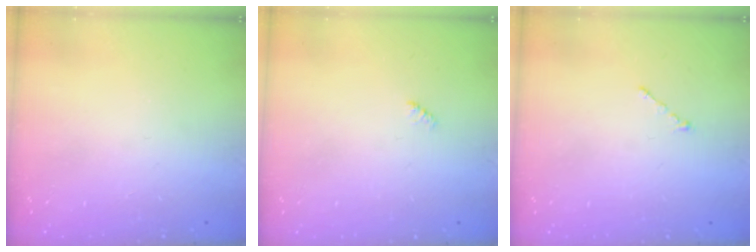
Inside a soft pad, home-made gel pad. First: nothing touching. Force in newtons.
{"total": 2.3, "press": 2.2, "slide": 0.5}
{"total": 0.7, "press": 0.7, "slide": 0.2}